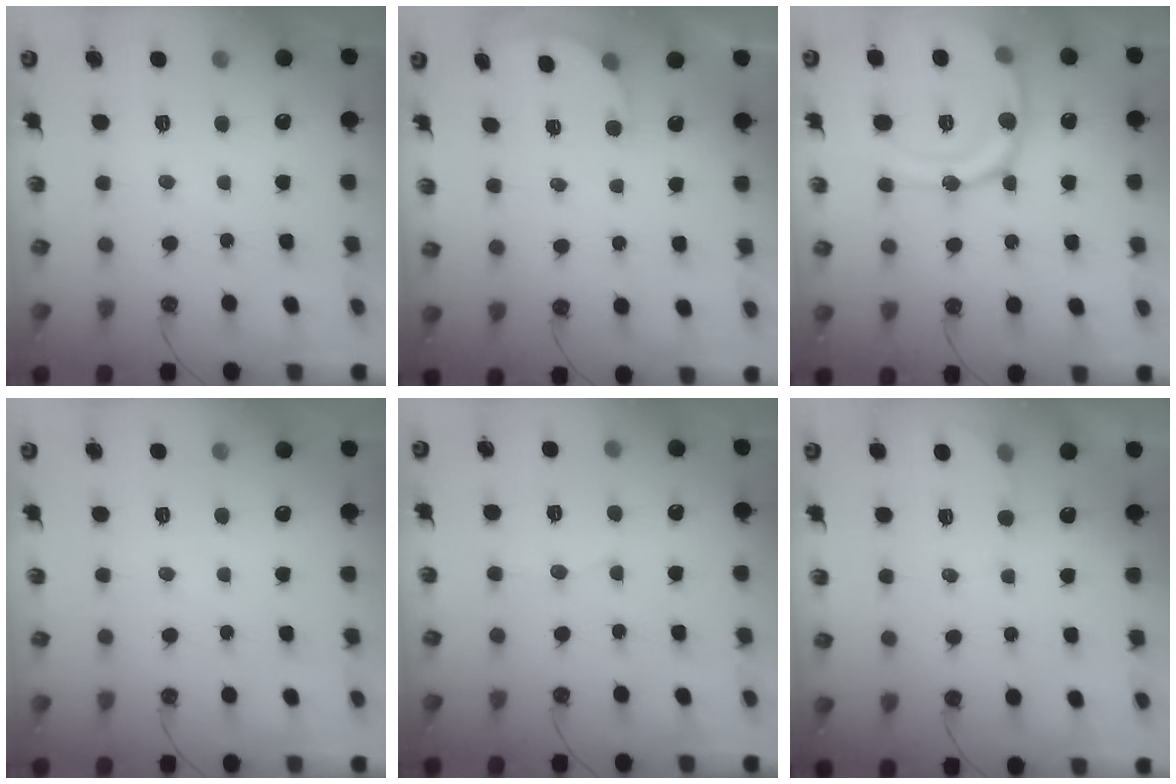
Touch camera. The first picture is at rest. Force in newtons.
{"total": 2.6, "press": 2.3, "slide": 1.1}
{"total": 17.8, "press": 17.8, "slide": 1.5}
{"total": 0.0}
{"total": 4.8, "press": 4.8, "slide": 0.5}
{"total": 3.3, "press": 3.3, "slide": 0.3}